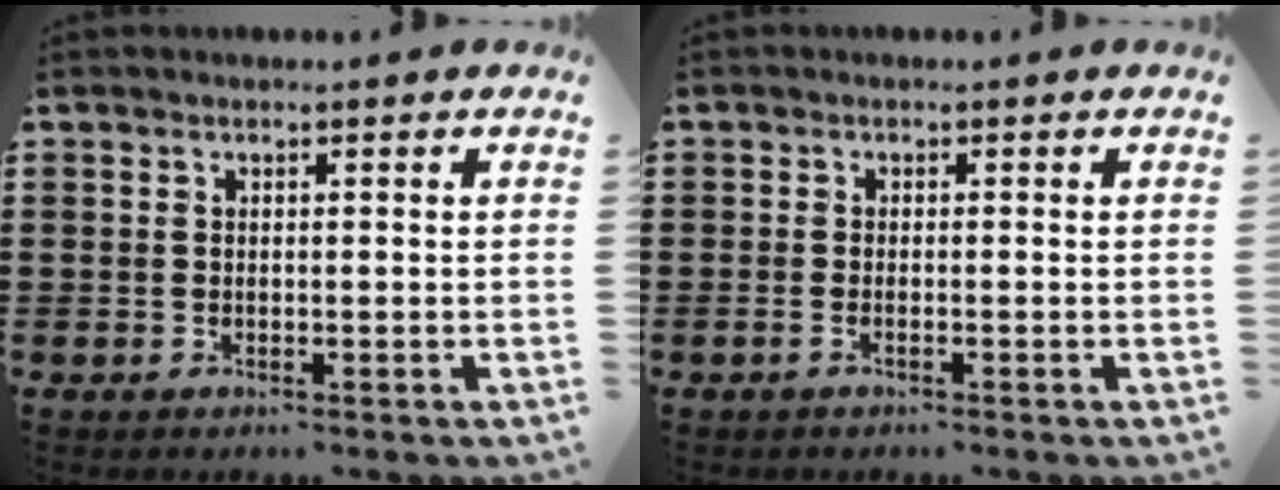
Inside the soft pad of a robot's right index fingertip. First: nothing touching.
{"total": 0.7, "force": [-0.5, 0.0, 0.5], "torque": [-0.009, -0.003, -0.008]}